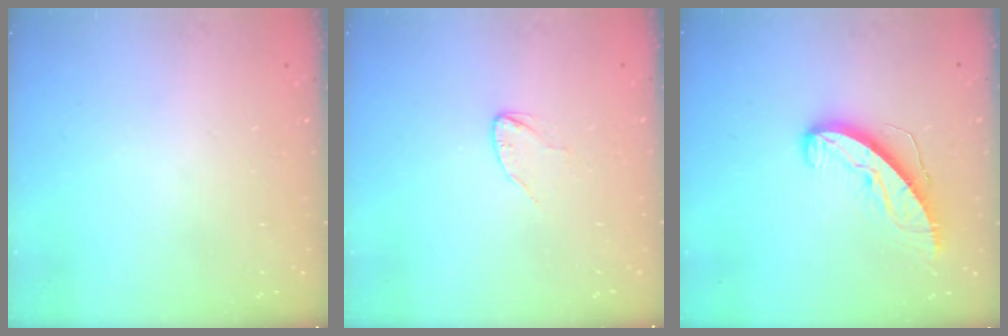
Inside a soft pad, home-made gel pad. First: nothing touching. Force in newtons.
{"total": 2.7, "press": 2.7, "slide": 0.2}
{"total": 9.1, "press": 9.1, "slide": 0.2}